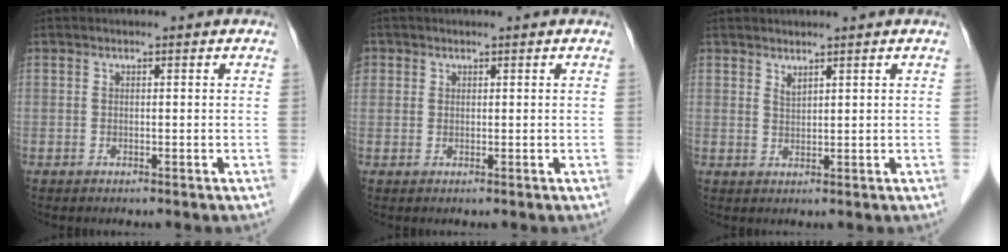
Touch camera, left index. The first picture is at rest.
{"total": 1.3, "force": [0.6, 1.1, 0.1], "torque": [0.008, 0.001, 0.009]}
{"total": 1.3, "force": [1.2, 0.2, 0.5], "torque": [-0.011, -0.009, 0.026]}